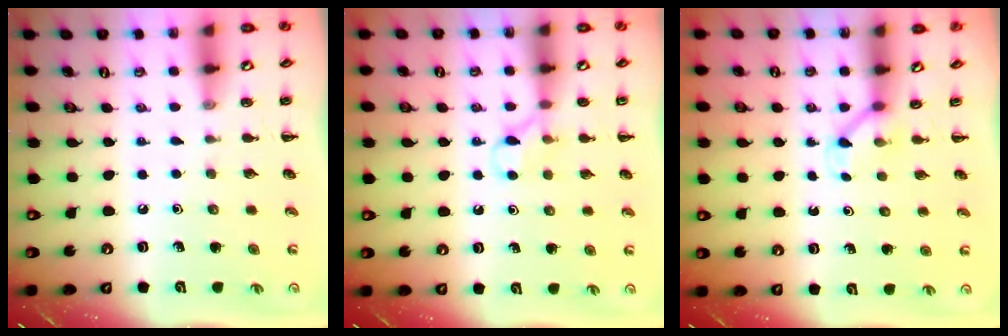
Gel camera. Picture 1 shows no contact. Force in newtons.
{"total": 5.6, "press": 5.3, "slide": 1.8}
{"total": 2.8, "press": 2.7, "slide": 0.9}